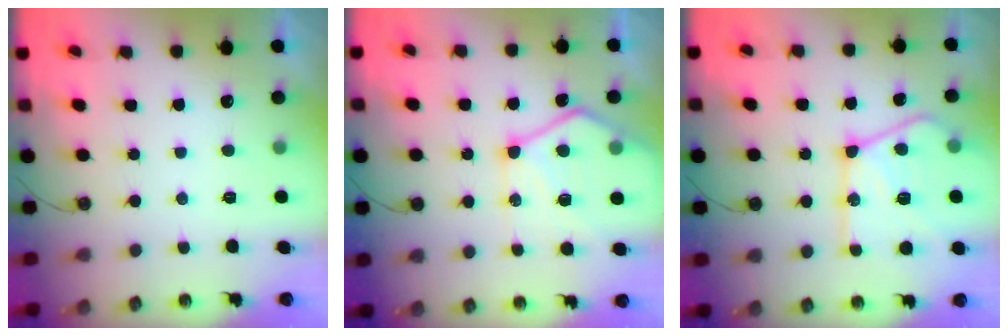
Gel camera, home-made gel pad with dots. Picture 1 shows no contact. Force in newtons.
{"total": 15.3, "press": 15.3, "slide": 1.3}
{"total": 18.9, "press": 18.9, "slide": 1.5}